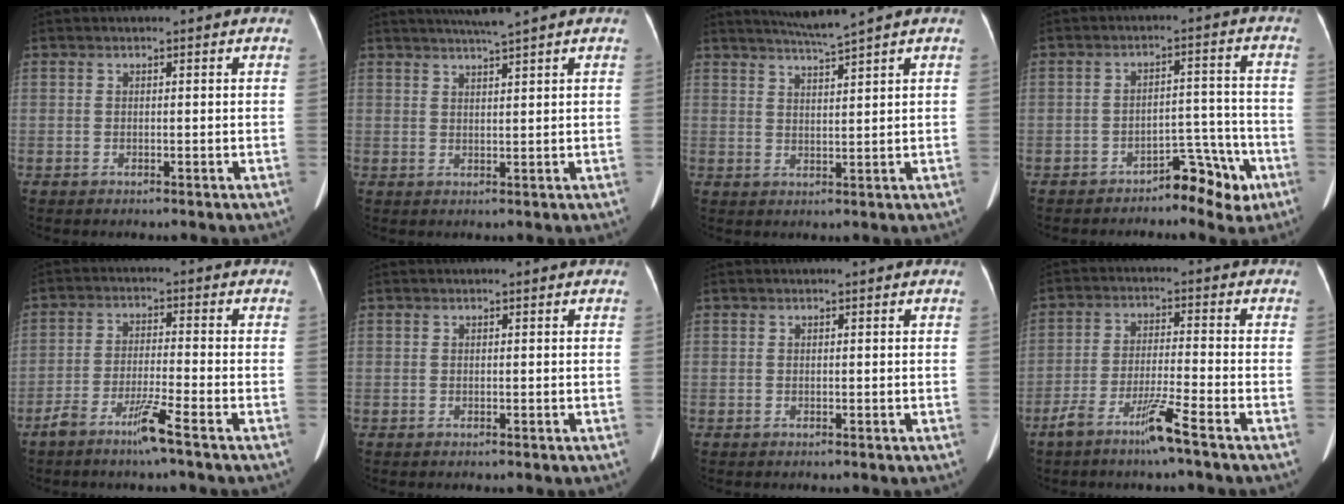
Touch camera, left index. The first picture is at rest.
{"total": 3.6, "force": [2.9, -1.1, 1.8], "torque": [-0.029, 0.003, 0.055]}
{"total": 3.9, "force": [3.3, -1.6, 1.4], "torque": [-0.029, -0.010, 0.067]}
{"total": 6.4, "force": [-4.4, 3.0, 3.5], "torque": [-0.043, 0.030, -0.061]}
{"total": 5.6, "force": [-3.9, -0.6, 3.9], "torque": [-0.079, -0.009, -0.079]}
{"total": 0.0}
{"total": 0.0}
{"total": 6.5, "force": [-4.5, -0.7, 4.7], "torque": [-0.094, -0.011, -0.089]}